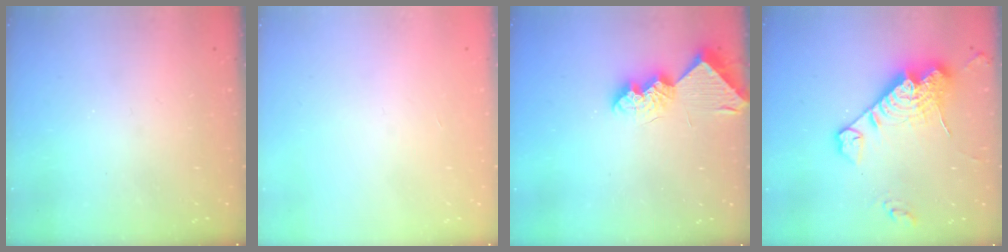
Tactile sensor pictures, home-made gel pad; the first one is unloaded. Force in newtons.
{"total": 0.0}
{"total": 10.1, "press": 10.1, "slide": 0.1}
{"total": 19.0, "press": 18.9, "slide": 1.7}